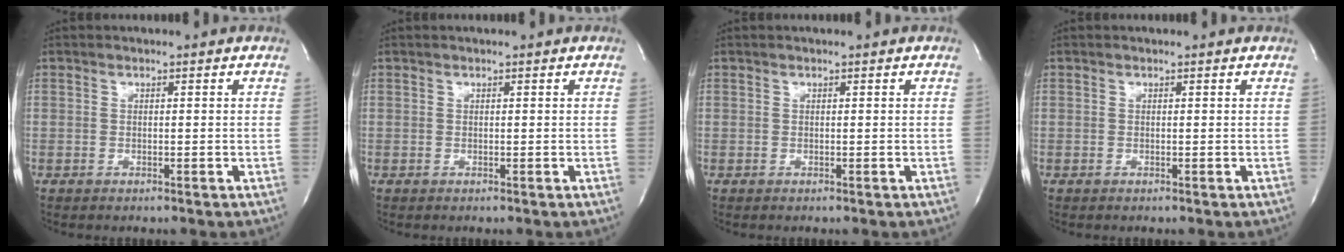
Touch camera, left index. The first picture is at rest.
{"total": 1.1, "force": [1.0, 0.0, 0.4], "torque": [-0.007, 0.012, 0.014]}
{"total": 0.8, "force": [0.7, 0.0, 0.3], "torque": [-0.005, 0.010, 0.012]}
{"total": 0.7, "force": [0.7, 0.2, -0.1], "torque": [-0.013, 0.002, 0.002]}